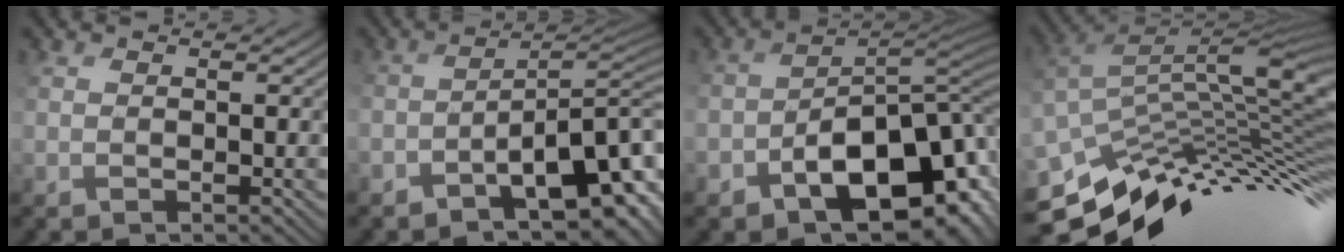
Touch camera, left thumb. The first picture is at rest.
{"total": 10.2, "force": [-6.6, 3.4, 6.9], "torque": [-0.101, -0.007, -0.086]}
{"total": 12.8, "force": [-6.7, 6.5, 8.8], "torque": [-0.132, -0.025, -0.102]}
{"total": 10.5, "force": [-4.4, 3.7, 8.8], "torque": [-0.198, -0.001, -0.069]}